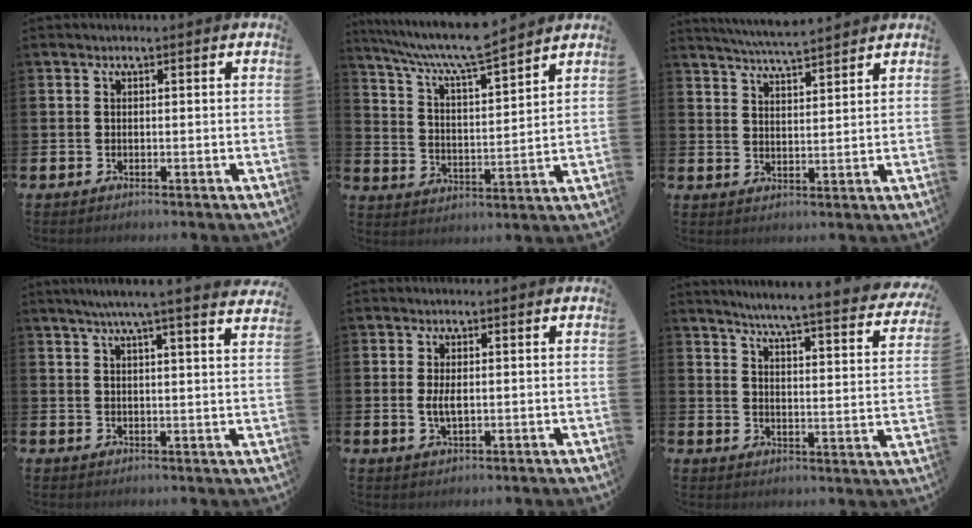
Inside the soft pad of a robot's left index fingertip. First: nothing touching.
{"total": 8.4, "force": [7.7, 0.4, 3.2], "torque": [-0.096, -0.046, 0.135]}
{"total": 5.4, "force": [5.3, -0.1, 1.0], "torque": [-0.035, -0.028, 0.095]}
{"total": 5.4, "force": [4.8, -0.8, 2.4], "torque": [-0.049, -0.022, 0.079]}
{"total": 2.4, "force": [0.2, 1.0, 2.1], "torque": [-0.032, -0.001, -0.001]}
{"total": 5.4, "force": [5.1, -0.4, 1.9], "torque": [-0.056, -0.049, 0.081]}